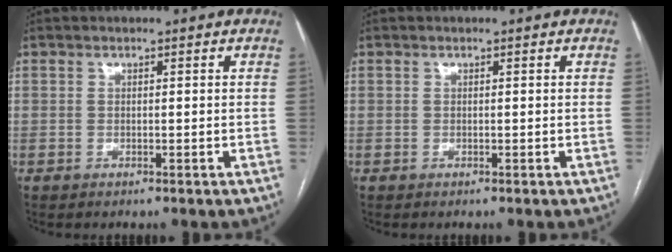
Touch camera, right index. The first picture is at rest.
{"total": 0.0}